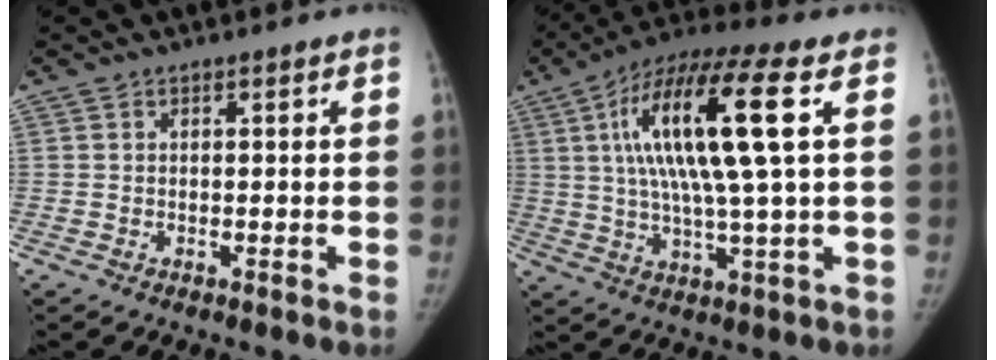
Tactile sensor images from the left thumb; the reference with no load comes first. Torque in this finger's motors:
{"motor_torque": [0.32, 1.45, 2.08, -0.69, 0.17]}